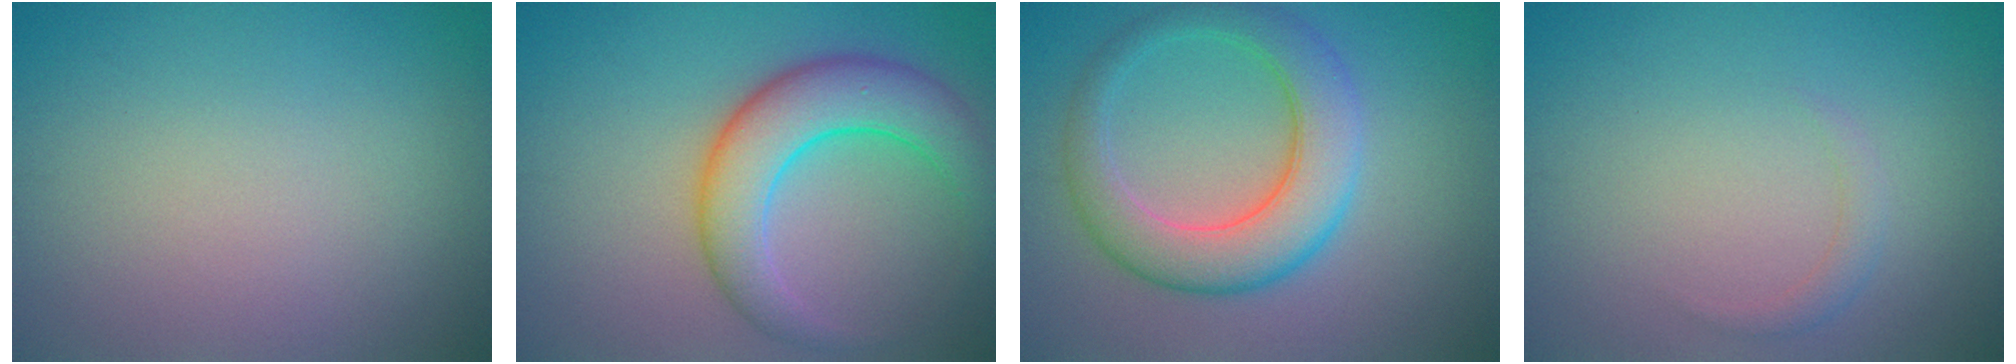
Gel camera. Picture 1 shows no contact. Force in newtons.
{"total": 6.6, "press": 6.6, "slide": 0.4}
{"total": 6.4, "press": 6.4, "slide": 0.1}
{"total": 1.0, "press": 1.0, "slide": 0.1}